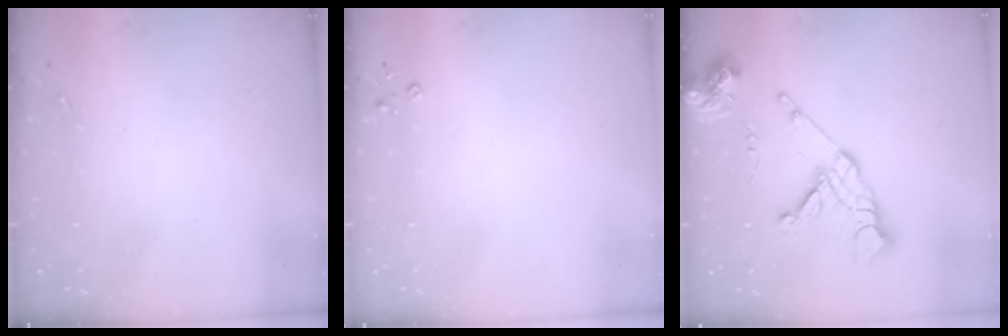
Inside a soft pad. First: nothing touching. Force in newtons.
{"total": 2.6, "press": 2.6, "slide": 0.3}
{"total": 14.4, "press": 14.3, "slide": 1.9}